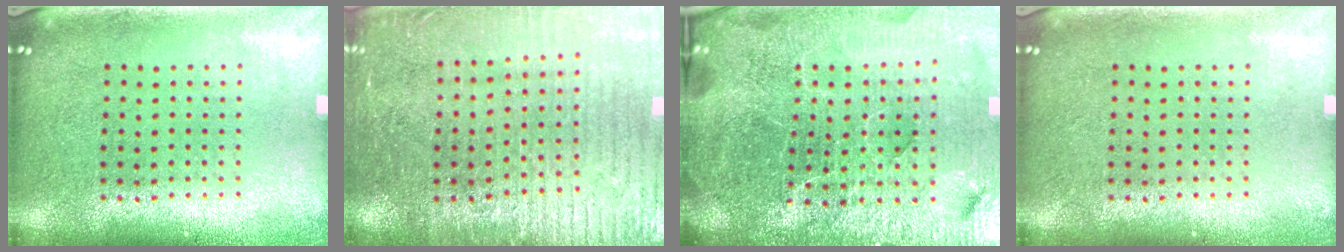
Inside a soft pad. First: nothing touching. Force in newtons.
{"total": 3.1, "press": 3.0, "slide": 0.9}
{"total": 7.2, "press": 6.2, "slide": 3.7}
{"total": 0.0}